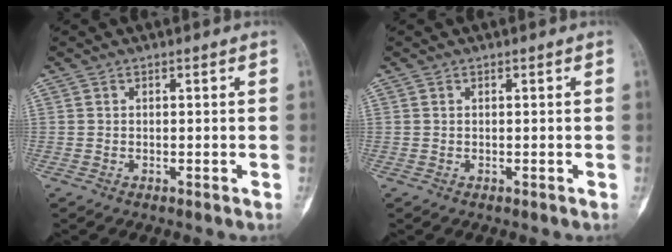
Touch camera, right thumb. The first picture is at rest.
{"total": 0.0}